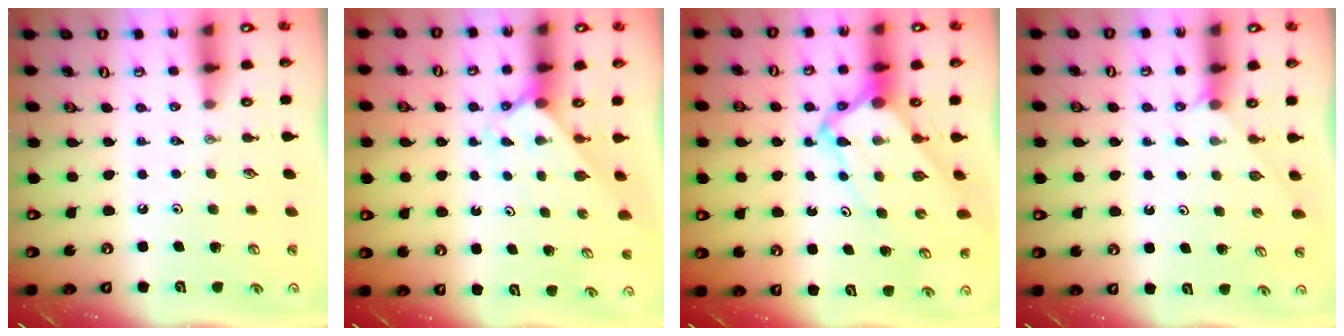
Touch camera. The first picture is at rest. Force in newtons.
{"total": 2.0, "press": 2.0, "slide": 0.2}
{"total": 7.1, "press": 7.1, "slide": 1.0}
{"total": 1.9, "press": 1.9, "slide": 0.3}